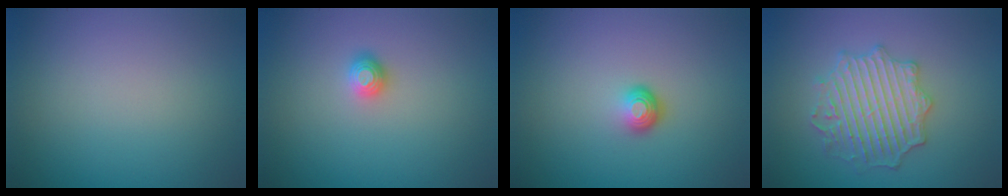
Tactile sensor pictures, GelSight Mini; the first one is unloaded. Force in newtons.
{"total": 1.1, "press": 1.0, "slide": 0.3}
{"total": 1.7, "press": 1.1, "slide": 1.3}
{"total": 4.4, "press": 4.4, "slide": 0.7}